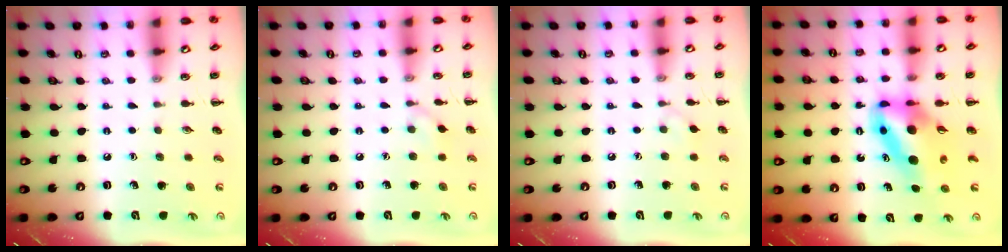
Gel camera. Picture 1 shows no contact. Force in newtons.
{"total": 5.7, "press": 5.3, "slide": 2.1}
{"total": 3.0, "press": 2.8, "slide": 1.2}
{"total": 10.2, "press": 9.7, "slide": 3.0}